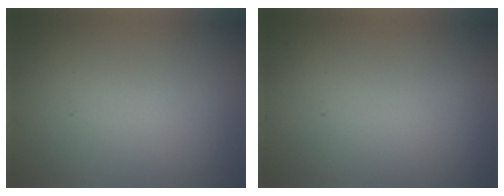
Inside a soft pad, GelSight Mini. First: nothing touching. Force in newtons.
{"total": 0.0}